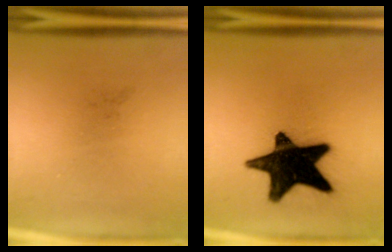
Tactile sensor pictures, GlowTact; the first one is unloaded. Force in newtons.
{"total": 19.3}